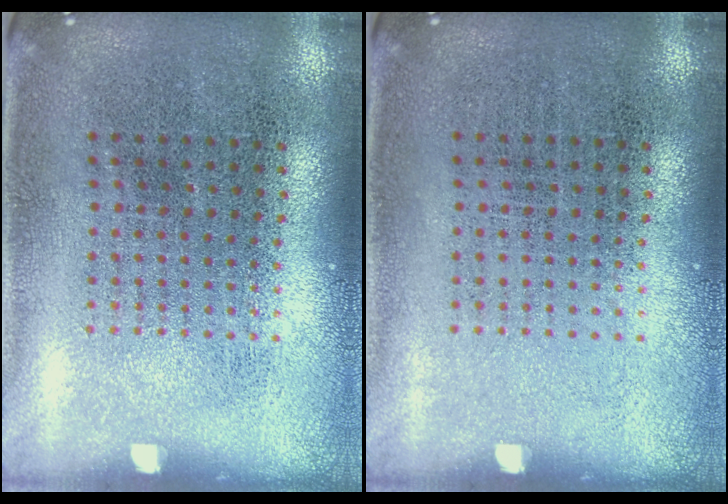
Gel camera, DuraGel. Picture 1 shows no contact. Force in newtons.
{"total": 0.0}